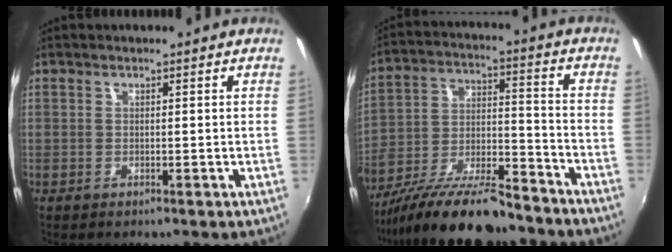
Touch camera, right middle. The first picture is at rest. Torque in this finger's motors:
{"motor_torque": [1.09, -1.05, 0.82, 0.21]}